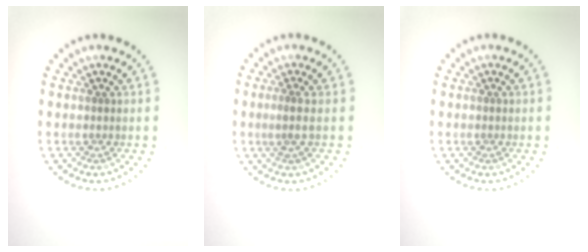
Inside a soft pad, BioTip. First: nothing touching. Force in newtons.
{"total": 1.0, "press": 0.5, "slide": 0.8}
{"total": 0.0}